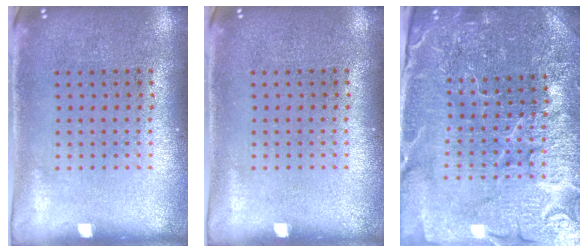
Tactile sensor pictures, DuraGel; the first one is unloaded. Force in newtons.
{"total": 0.0}
{"total": 5.4, "press": 5.0, "slide": 2.2}